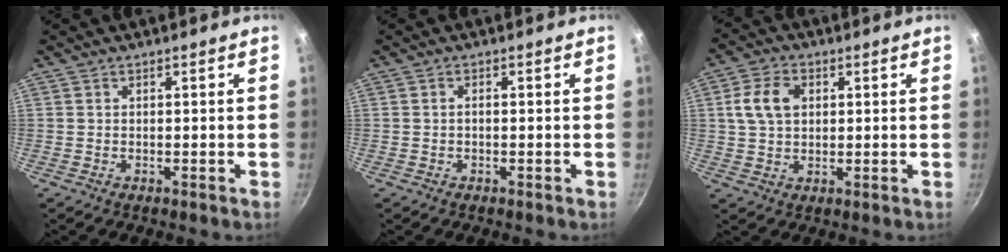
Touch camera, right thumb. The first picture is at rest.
{"total": 0.7, "force": [-0.2, 0.3, 0.5], "torque": [-0.006, 0.001, -0.006]}
{"total": 7.7, "force": [1.8, 5.4, 5.2], "torque": [-0.092, 0.007, 0.033]}